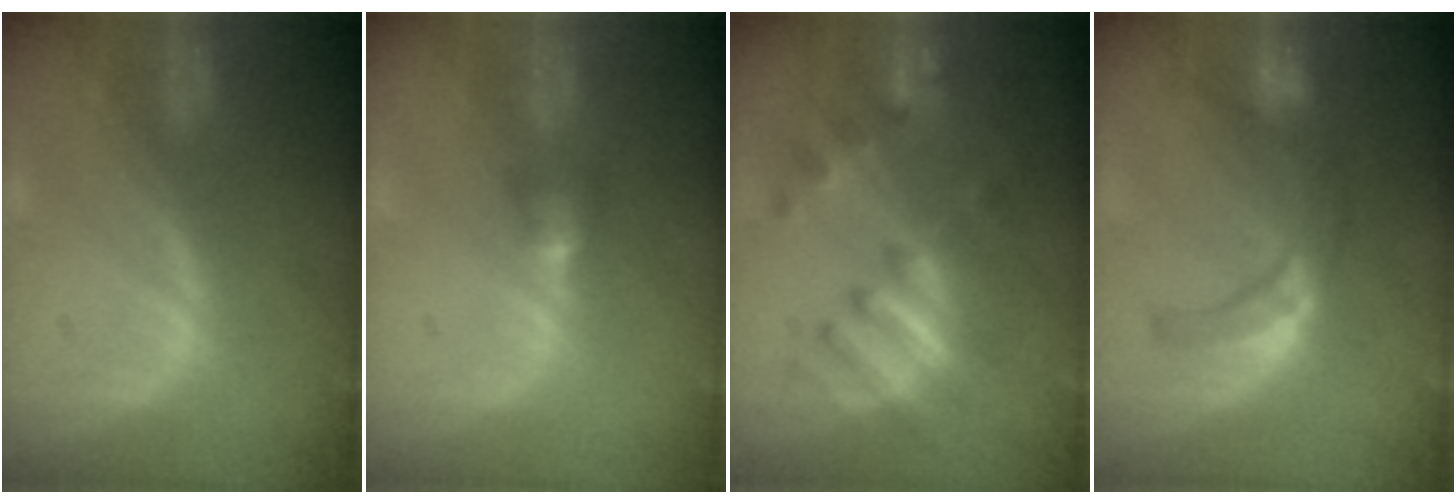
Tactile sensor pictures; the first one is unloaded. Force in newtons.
{"total": 2.8, "press": 2.6, "slide": 1.0}
{"total": 7.7, "press": 7.6, "slide": 1.3}
{"total": 7.5, "press": 7.1, "slide": 2.3}